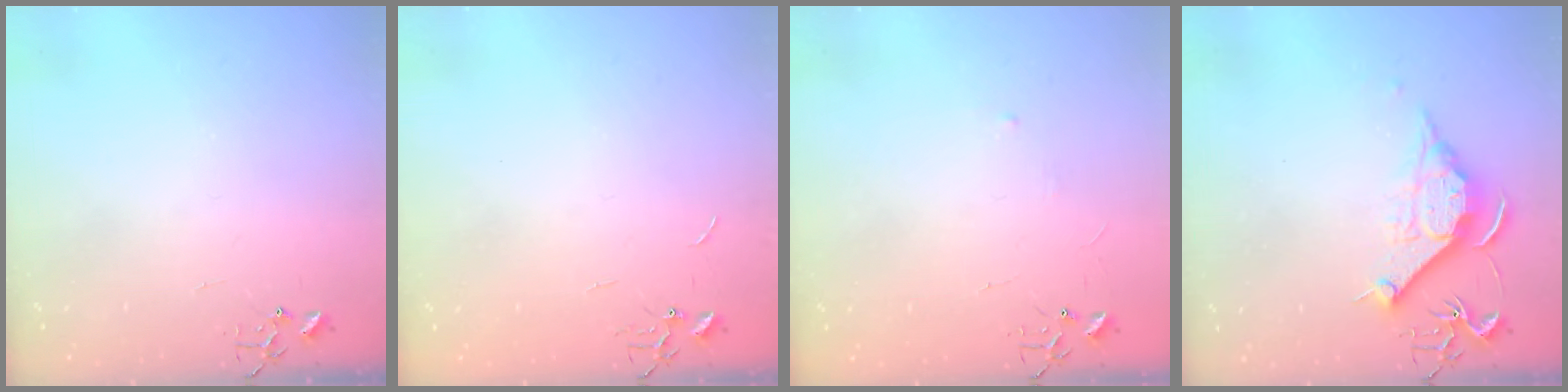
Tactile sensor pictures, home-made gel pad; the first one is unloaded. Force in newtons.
{"total": 0.7, "press": 0.7, "slide": 0.1}
{"total": 2.9, "press": 2.9, "slide": 0.4}
{"total": 11.3, "press": 11.2, "slide": 1.1}